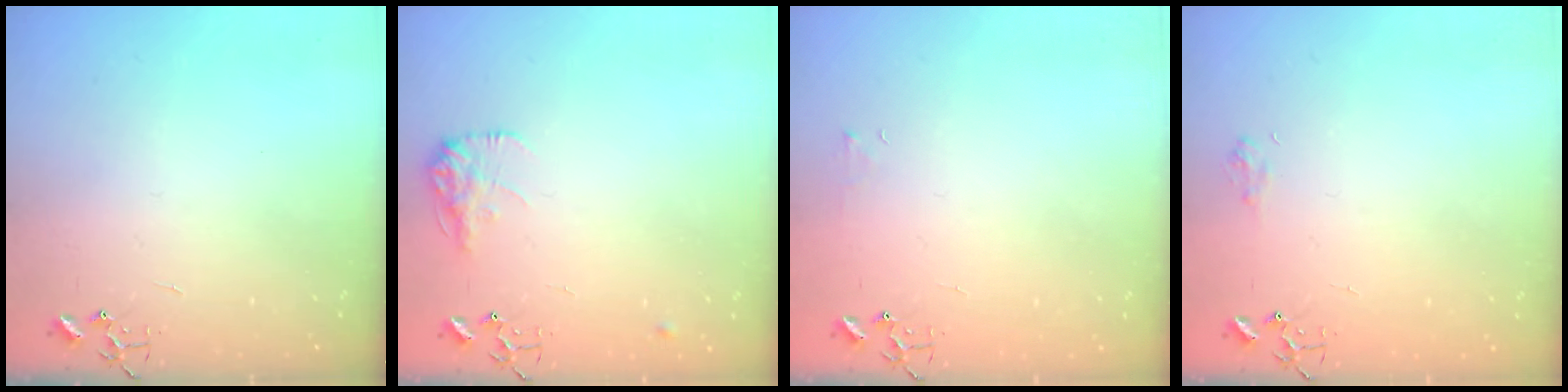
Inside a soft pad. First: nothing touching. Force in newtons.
{"total": 10.5, "press": 10.5, "slide": 0.5}
{"total": 3.4, "press": 3.4, "slide": 0.5}
{"total": 5.7, "press": 5.6, "slide": 0.7}